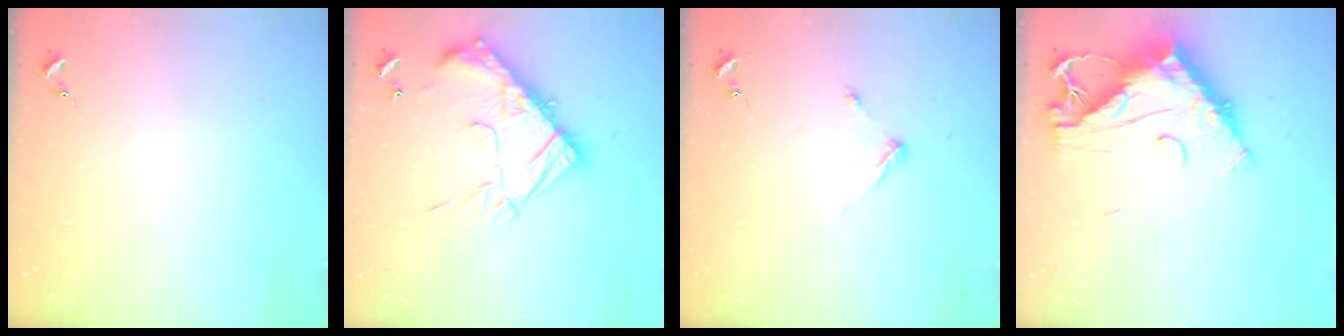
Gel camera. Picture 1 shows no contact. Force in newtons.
{"total": 19.3, "press": 19.2, "slide": 1.6}
{"total": 4.8, "press": 4.8, "slide": 0.6}
{"total": 17.4, "press": 17.3, "slide": 1.6}